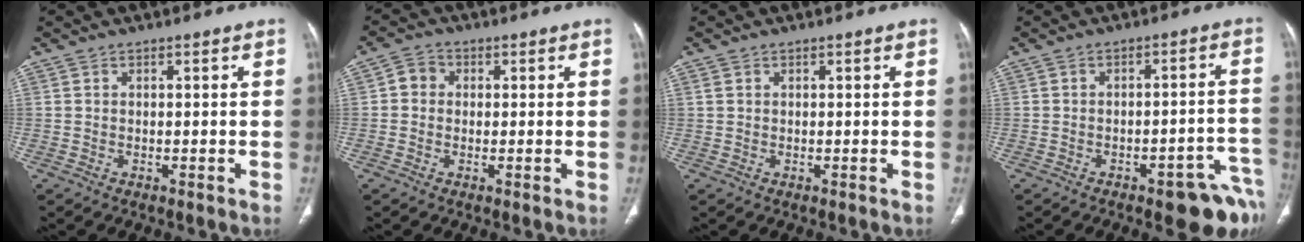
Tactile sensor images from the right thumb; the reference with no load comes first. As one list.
[{"total": 3.3, "force": [0.3, 3.0, 1.4], "torque": [-0.011, 0.009, -0.003]}, {"total": 0.6, "force": [0.3, 0.5, 0.2], "torque": [0.002, 0.004, 0.006]}, {"total": 10.9, "force": [-6.4, 3.4, 8.1], "torque": [-0.062, 0.042, -0.077]}]